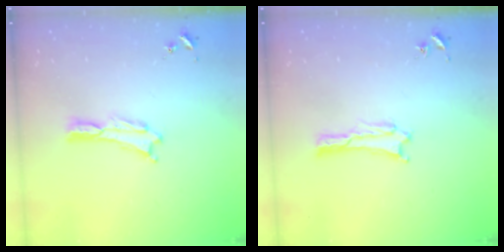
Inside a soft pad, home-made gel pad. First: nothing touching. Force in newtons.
{"total": 1.7, "press": 1.7, "slide": 0.1}